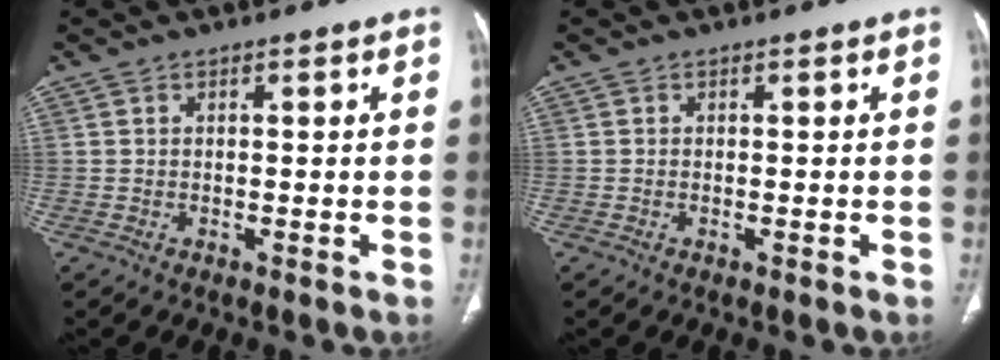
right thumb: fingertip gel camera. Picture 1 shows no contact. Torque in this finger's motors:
{"motor_torque": [-0.34, 0.01, -0.25, -0.08, -0.03]}